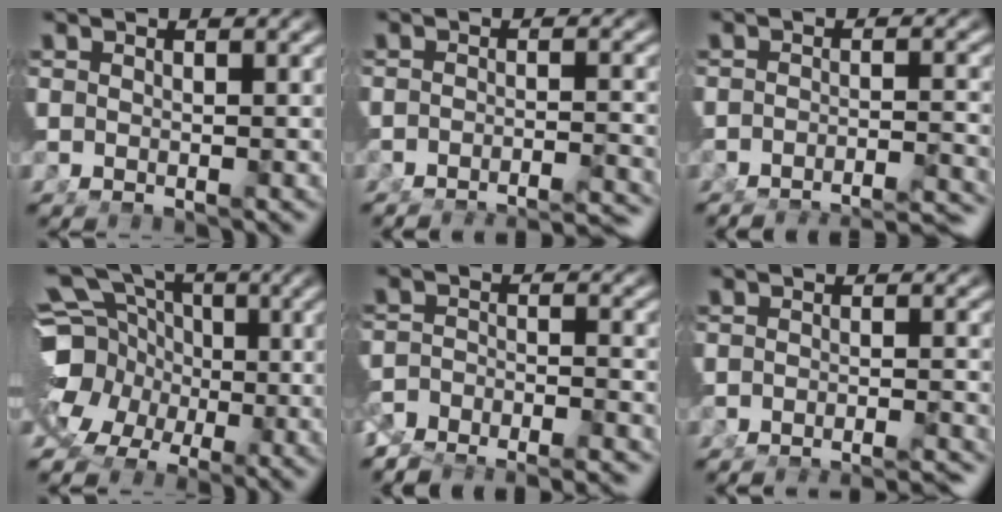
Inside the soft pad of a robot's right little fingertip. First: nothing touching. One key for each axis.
{"total": 7.8, "fx": -7.6, "fy": 1.1, "fz": 1.3, "tx": 0.005, "ty": -0.008, "tz": -0.120}
{"total": 9.9, "fx": -9.6, "fy": 1.8, "fz": 1.8, "tx": 0.000, "ty": -0.010, "tz": -0.149}
{"total": 15.0, "fx": -0.5, "fy": 13.1, "fz": 7.3, "tx": -0.149, "ty": -0.045, "tz": -0.012}
{"total": 7.8, "fx": -7.2, "fy": 2.5, "fz": 1.7, "tx": -0.010, "ty": -0.016, "tz": -0.116}
{"total": 5.1, "fx": -5.0, "fy": 0.3, "fz": 0.9, "tx": 0.004, "ty": -0.003, "tz": -0.081}